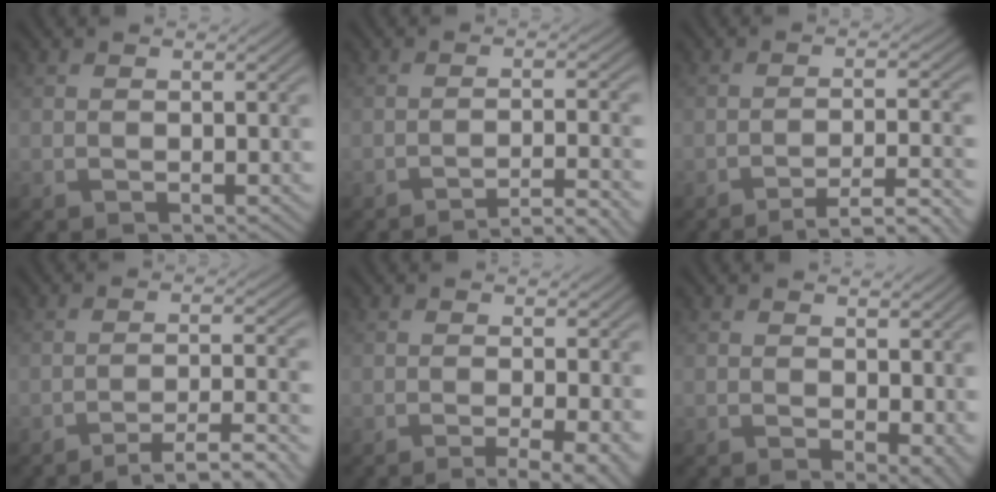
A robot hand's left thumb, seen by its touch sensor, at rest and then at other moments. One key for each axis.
{"total": 4.6, "fx": -3.5, "fy": 0.4, "fz": 2.9, "tx": -0.042, "ty": 0.015, "tz": -0.065}
{"total": 5.2, "fx": -3.7, "fy": 0.5, "fz": 3.6, "tx": -0.060, "ty": 0.012, "tz": -0.066}
{"total": 5.7, "fx": -4.2, "fy": 0.6, "fz": 3.9, "tx": -0.066, "ty": 0.014, "tz": -0.072}
{"total": 4.7, "fx": -1.9, "fy": 0.8, "fz": 4.2, "tx": -0.055, "ty": 0.001, "tz": -0.032}
{"total": 4.0, "fx": 0.1, "fy": 2.0, "fz": 3.5, "tx": -0.041, "ty": -0.010, "tz": 0.009}